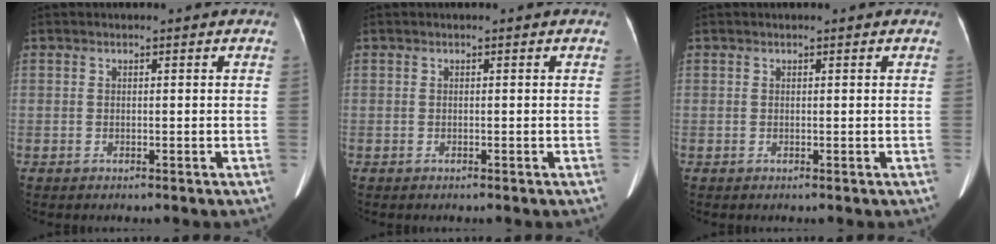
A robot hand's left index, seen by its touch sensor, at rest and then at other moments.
{"total": 0.0}
{"total": 0.6, "force": [0.6, 0.1, 0.3], "torque": [-0.003, 0.012, 0.007]}